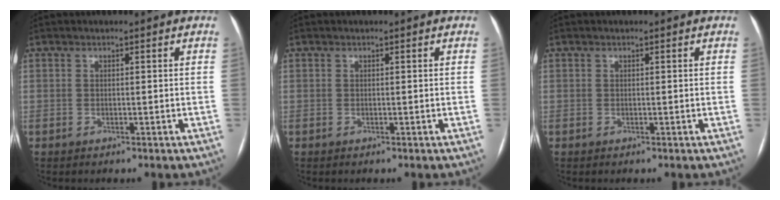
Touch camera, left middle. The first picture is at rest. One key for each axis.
{"total": 0.0}
{"total": 0.0}